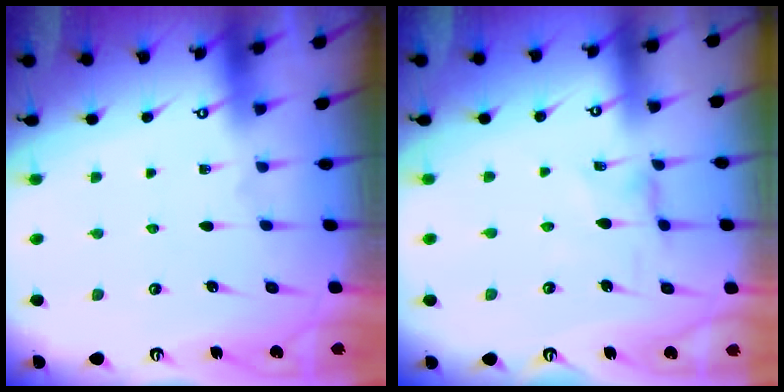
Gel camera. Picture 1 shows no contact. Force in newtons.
{"total": 0.0}